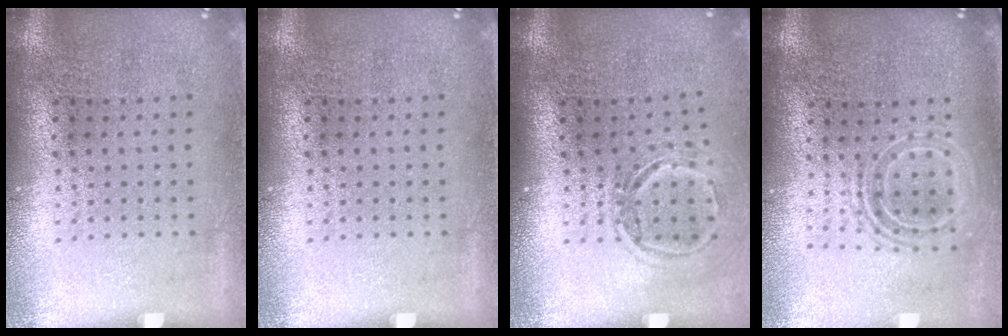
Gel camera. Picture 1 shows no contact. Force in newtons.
{"total": 0.0}
{"total": 1.5, "press": 1.1, "slide": 1.0}
{"total": 1.7, "press": 1.3, "slide": 1.1}